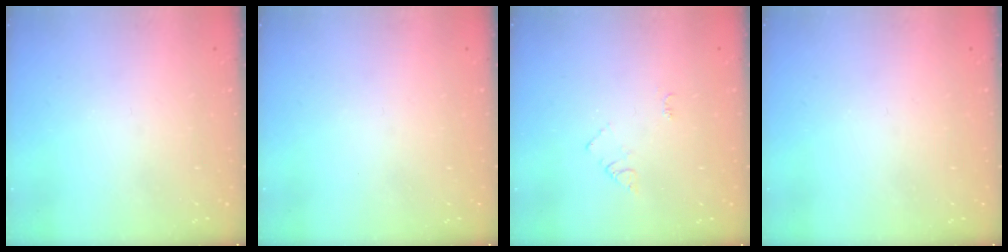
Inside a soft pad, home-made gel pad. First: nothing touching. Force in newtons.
{"total": 0.0}
{"total": 4.4, "press": 4.4, "slide": 0.5}
{"total": 0.0}